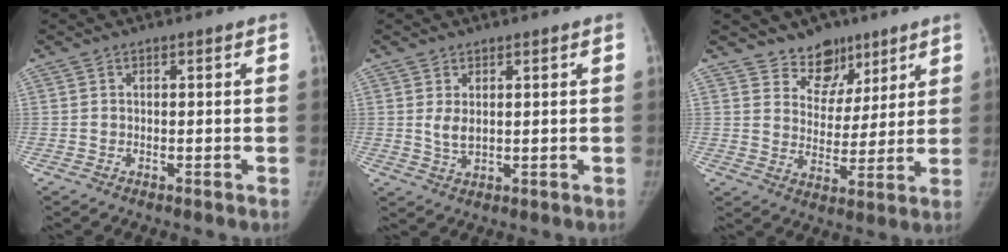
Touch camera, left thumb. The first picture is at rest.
{"total": 2.9, "force": [1.0, 1.6, 2.2], "torque": [-0.037, -0.011, 0.025]}
{"total": 9.1, "force": [6.8, 5.8, 1.6], "torque": [0.016, -0.049, 0.121]}